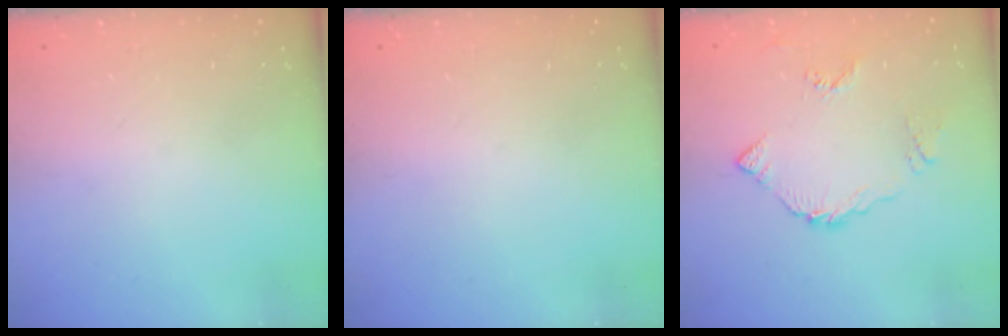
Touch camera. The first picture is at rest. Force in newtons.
{"total": 0.0}
{"total": 6.7, "press": 6.7, "slide": 0.3}